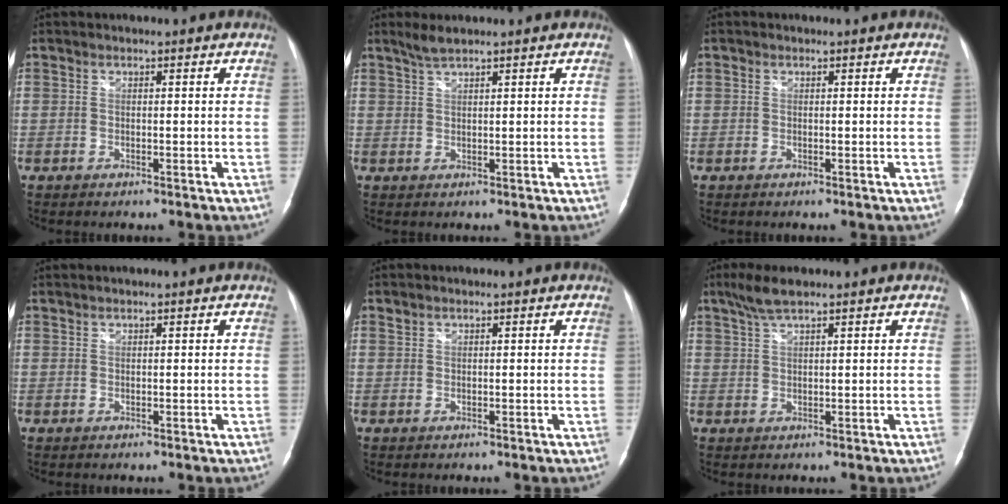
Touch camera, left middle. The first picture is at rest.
{"total": 2.2, "force": [1.9, -0.1, 1.1], "torque": [-0.029, 0.006, 0.043]}
{"total": 0.0}
{"total": 0.8, "force": [0.8, -0.1, 0.2], "torque": [-0.007, 0.010, 0.020]}
{"total": 0.5, "force": [0.5, 0.1, 0.0], "torque": [-0.005, 0.005, 0.011]}
{"total": 3.9, "force": [2.9, 0.3, 2.5], "torque": [-0.061, 0.009, 0.061]}